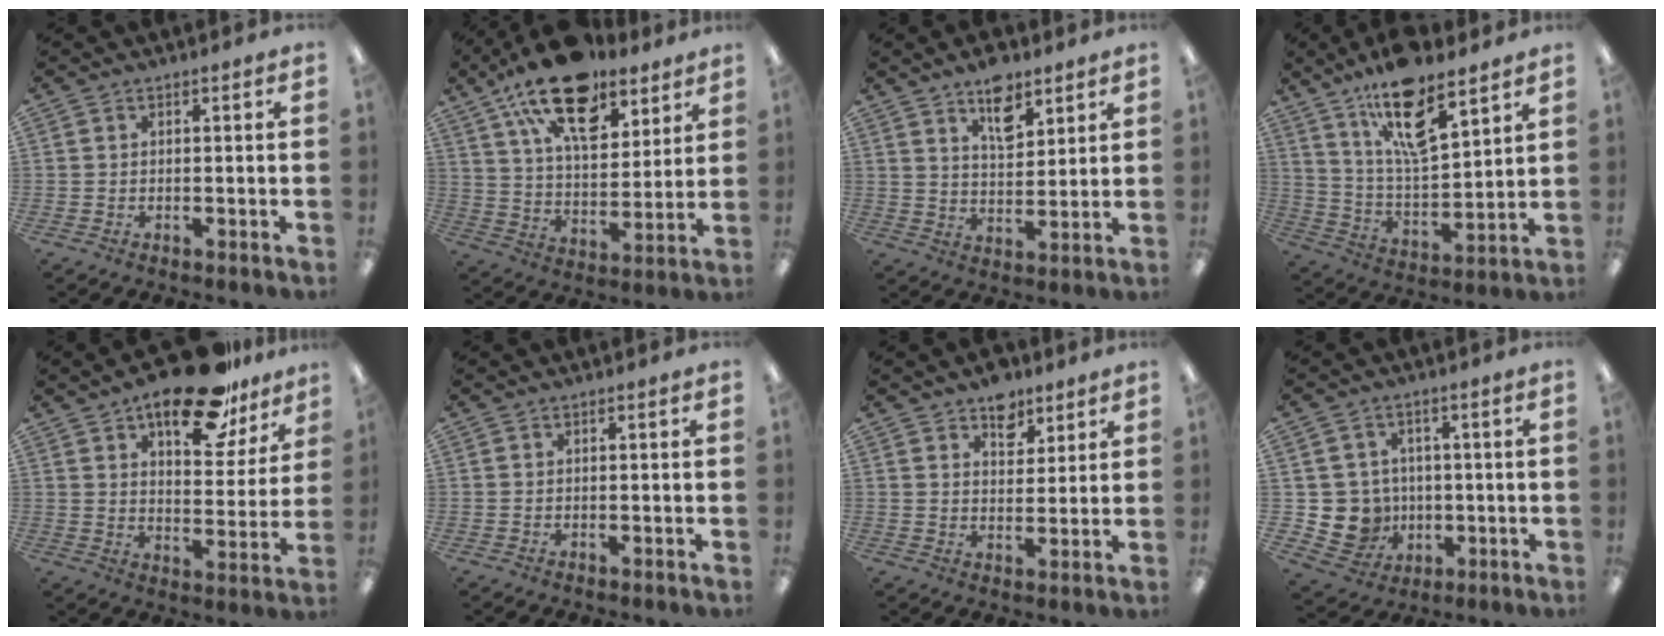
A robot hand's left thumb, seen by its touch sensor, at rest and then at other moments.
{"total": 20.2, "force": [13.3, 9.9, 11.5], "torque": [-0.193, -0.064, 0.232]}
{"total": 9.3, "force": [6.4, 4.5, 5.0], "torque": [-0.067, -0.032, 0.109]}
{"total": 16.9, "force": [11.5, 5.9, 10.8], "torque": [-0.186, -0.054, 0.196]}
{"total": 19.2, "force": [13.5, 8.0, 11.0], "torque": [-0.147, -0.077, 0.222]}
{"total": 0.0}
{"total": 7.3, "force": [5.4, 4.4, 2.2], "torque": [-0.015, -0.027, 0.093]}
{"total": 8.0, "force": [-0.4, 7.9, 1.2], "torque": [-0.058, 0.004, 0.006]}